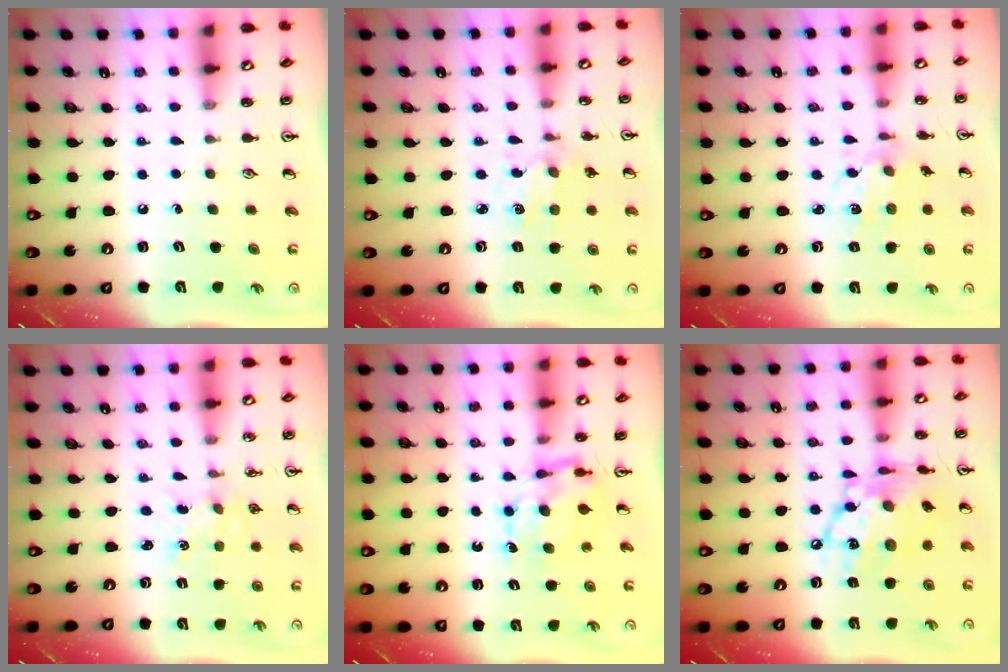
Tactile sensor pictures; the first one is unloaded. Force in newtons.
{"total": 1.6, "press": 1.6, "slide": 0.3}
{"total": 3.7, "press": 3.7, "slide": 0.1}
{"total": 1.4, "press": 1.4, "slide": 0.2}
{"total": 6.9, "press": 6.9, "slide": 0.6}
{"total": 16.5, "press": 16.5, "slide": 1.5}